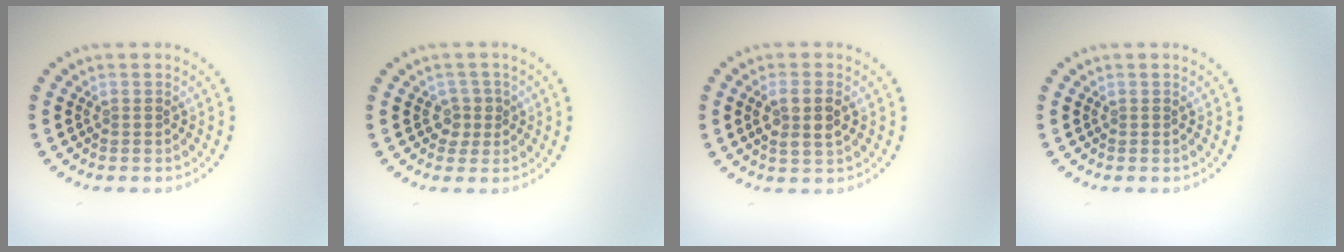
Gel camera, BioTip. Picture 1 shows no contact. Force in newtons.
{"total": 1.3, "press": 1.2, "slide": 0.6}
{"total": 2.7, "press": 2.6, "slide": 0.8}
{"total": 0.0}